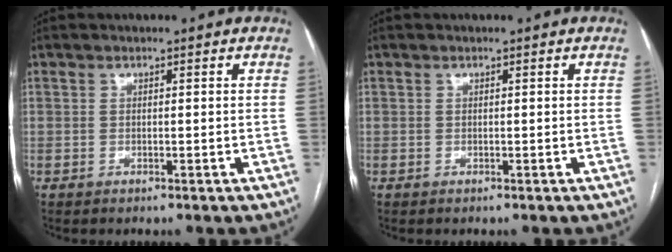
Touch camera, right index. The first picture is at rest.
{"total": 0.0}